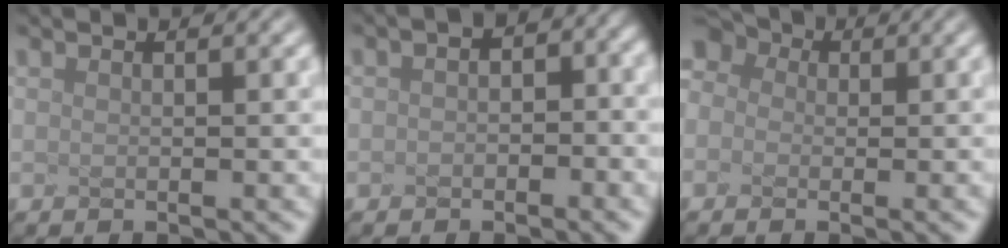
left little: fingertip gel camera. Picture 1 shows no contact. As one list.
[{"total": 2.2, "force": [-0.8, 1.1, 1.7], "torque": [-0.037, 0.007, 0.021]}, {"total": 3.6, "force": [-0.1, 3.2, 1.6], "torque": [-0.045, 0.018, -0.002]}]